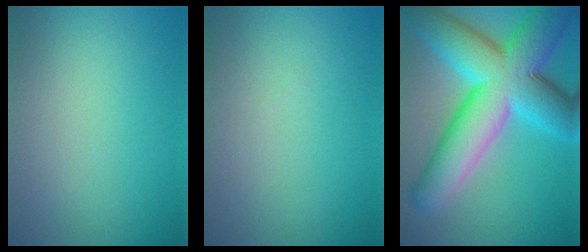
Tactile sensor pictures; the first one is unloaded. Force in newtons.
{"total": 0.0}
{"total": 14.5, "press": 14.5, "slide": 0.4}